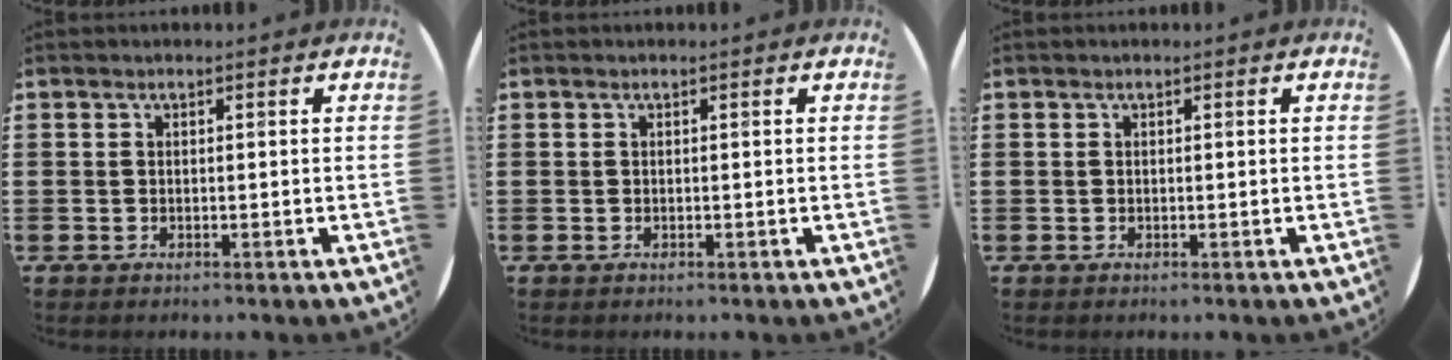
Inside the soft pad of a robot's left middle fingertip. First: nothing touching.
{"total": 0.0}
{"total": 0.0}